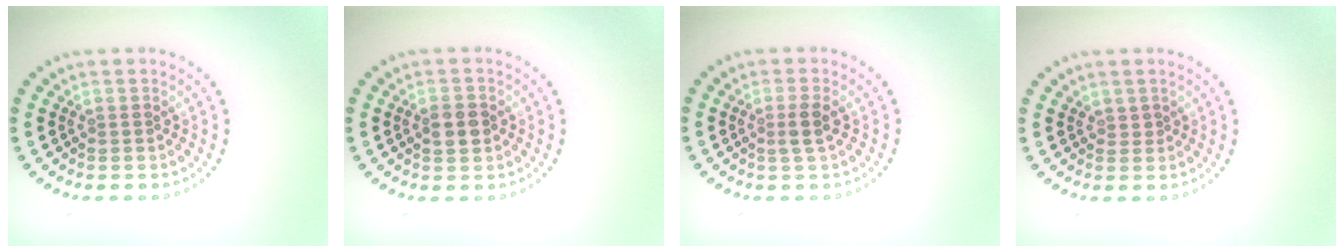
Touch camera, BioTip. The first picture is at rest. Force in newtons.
{"total": 2.6, "press": 2.6, "slide": 0.2}
{"total": 1.6, "press": 1.3, "slide": 0.9}
{"total": 0.5, "press": 0.2, "slide": 0.5}